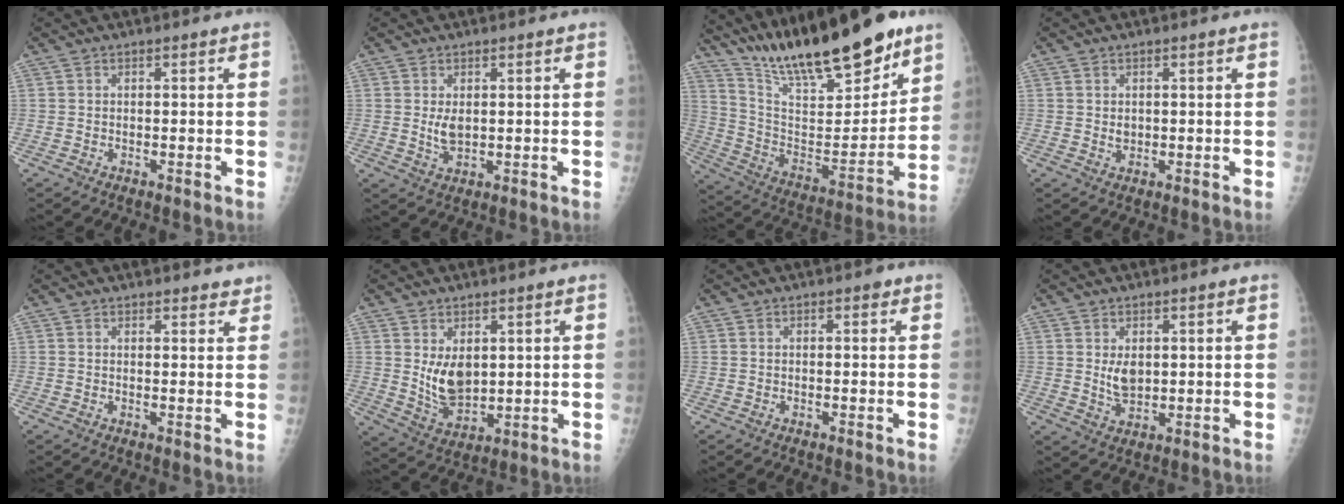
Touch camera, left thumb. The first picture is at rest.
{"total": 3.2, "force": [0.7, 1.8, 2.5], "torque": [-0.043, -0.011, 0.020]}
{"total": 26.1, "force": [20.2, 6.7, 15.1], "torque": [-0.214, -0.089, 0.344]}
{"total": 1.4, "force": [0.4, 1.0, 0.8], "torque": [-0.010, -0.004, 0.012]}
{"total": 3.1, "force": [2.8, 1.1, 0.6], "torque": [0.016, -0.013, 0.026]}
{"total": 7.6, "force": [2.0, 4.7, 5.7], "torque": [-0.082, -0.028, 0.055]}
{"total": 0.7, "force": [0.4, 0.4, 0.4], "torque": [0.000, 0.000, 0.001]}
{"total": 4.2, "force": [1.1, 2.6, 3.1], "torque": [-0.046, -0.014, 0.027]}